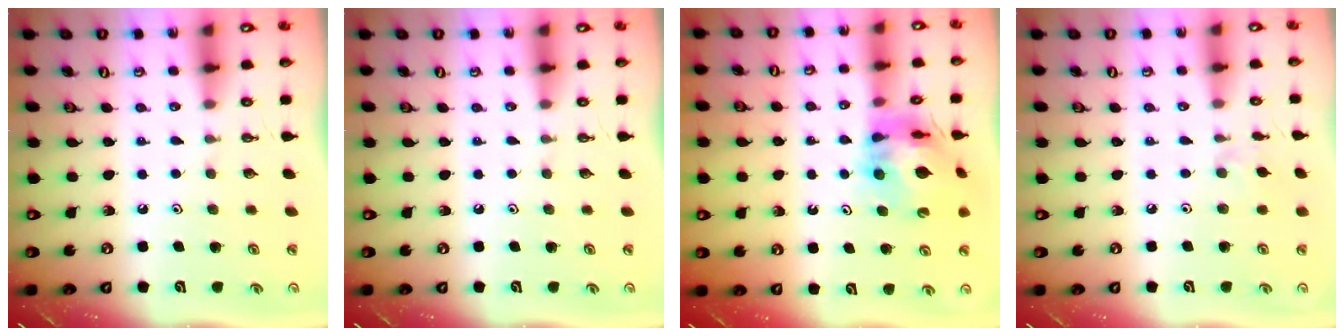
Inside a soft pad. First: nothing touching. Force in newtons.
{"total": 0.0}
{"total": 13.0, "press": 12.9, "slide": 1.4}
{"total": 2.1, "press": 2.0, "slide": 0.4}